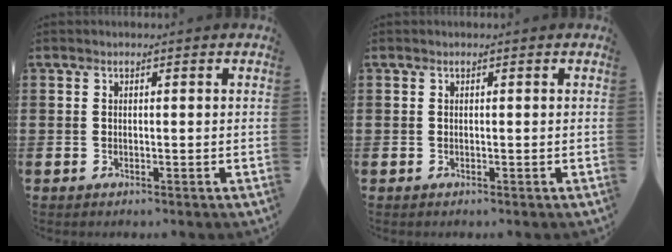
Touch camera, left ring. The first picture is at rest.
{"total": 0.0}